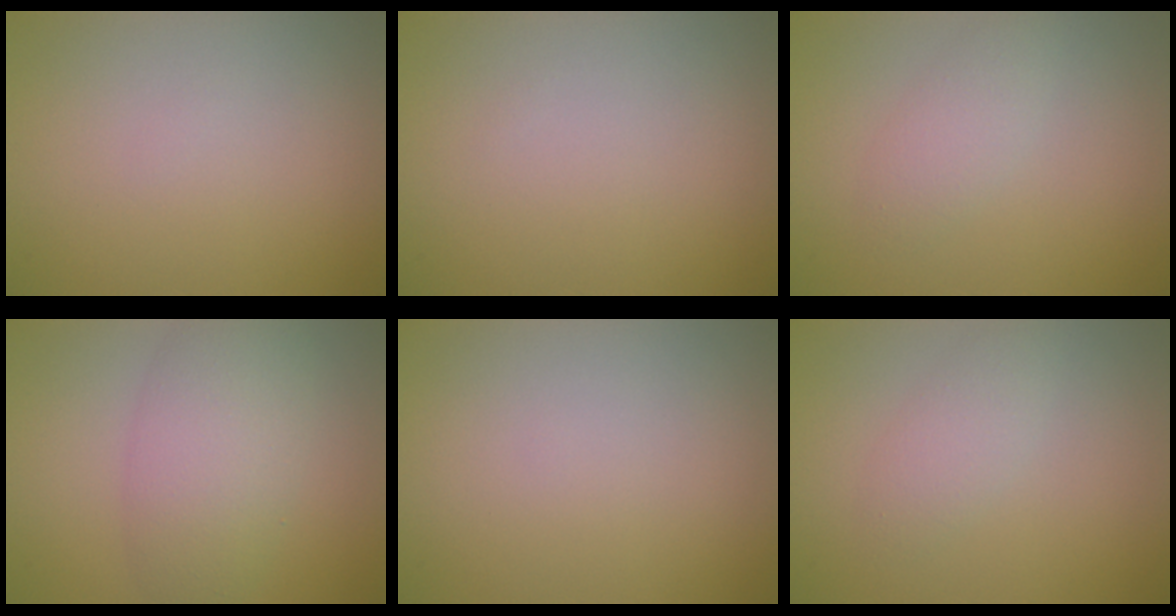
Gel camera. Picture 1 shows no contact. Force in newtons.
{"total": 0.0}
{"total": 1.9, "press": 1.9, "slide": 0.1}
{"total": 5.3, "press": 5.3, "slide": 0.3}
{"total": 0.0}
{"total": 1.9, "press": 1.9, "slide": 0.1}